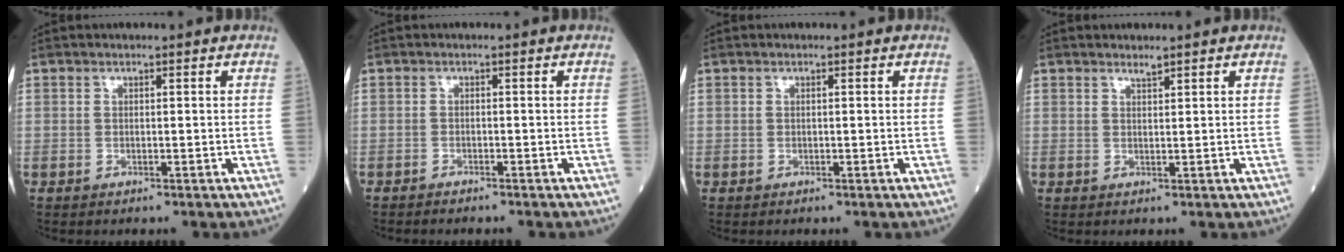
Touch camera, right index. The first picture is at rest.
{"total": 1.4, "force": [-1.3, 0.1, 0.5], "torque": [-0.009, 0.000, -0.018]}
{"total": 0.0}
{"total": 1.0, "force": [0.9, -0.1, 0.3], "torque": [-0.008, -0.006, 0.018]}